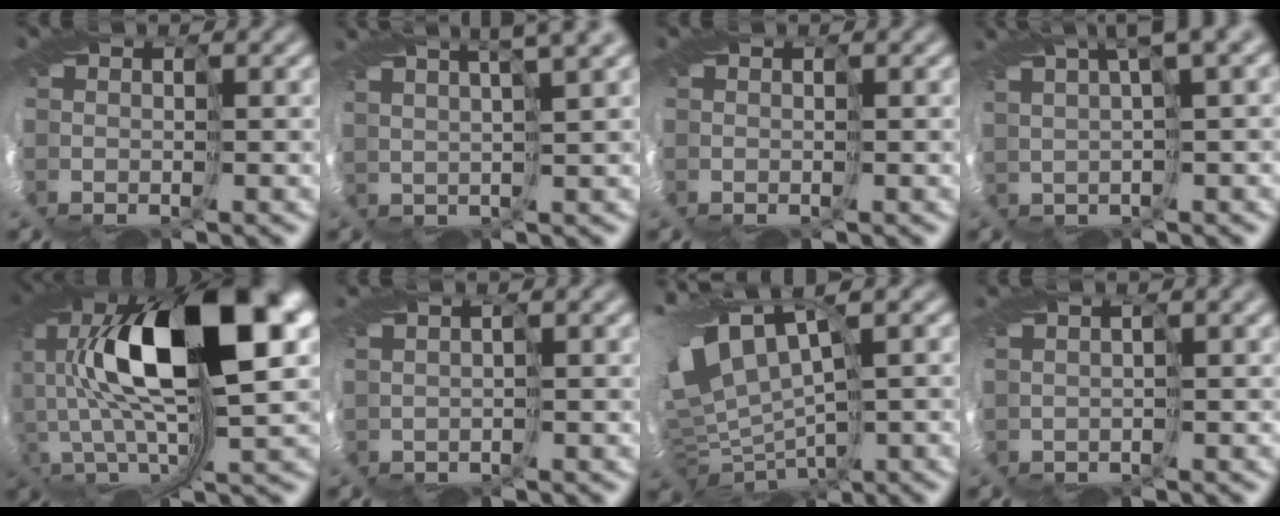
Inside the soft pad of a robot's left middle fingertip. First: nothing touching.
{"total": 4.1, "force": [3.4, -1.4, 1.8], "torque": [0.002, 0.033, 0.023]}
{"total": 0.0}
{"total": 3.9, "force": [2.5, -1.8, 2.4], "torque": [-0.025, 0.014, 0.048]}
{"total": 12.6, "force": [2.7, 4.4, 11.4], "torque": [-0.211, -0.004, 0.043]}
{"total": 2.7, "force": [0.9, -2.3, -1.2], "torque": [0.022, 0.005, 0.009]}
{"total": 7.6, "force": [1.7, 2.6, 7.0], "torque": [-0.139, -0.003, 0.061]}
{"total": 2.4, "force": [1.1, -2.0, -0.7], "torque": [0.014, 0.010, 0.013]}